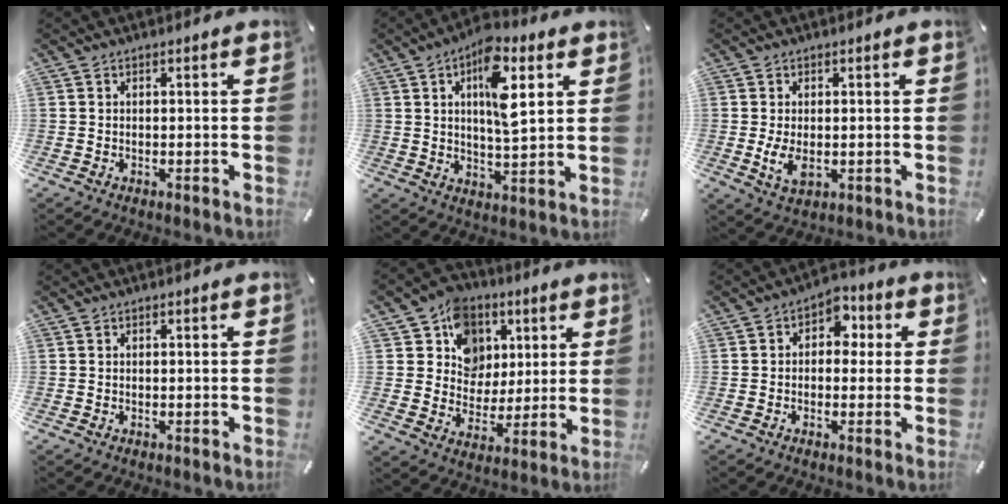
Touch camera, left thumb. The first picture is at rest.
{"total": 11.9, "force": [5.1, 5.2, 9.5], "torque": [-0.144, -0.013, 0.084]}
{"total": 5.2, "force": [-0.3, 3.2, 4.1], "torque": [-0.084, -0.011, -0.011]}
{"total": 0.0}
{"total": 12.5, "force": [4.1, 11.5, 2.8], "torque": [-0.046, -0.027, 0.081]}
{"total": 5.2, "force": [0.5, 4.2, 3.1], "torque": [-0.034, 0.002, 0.000]}